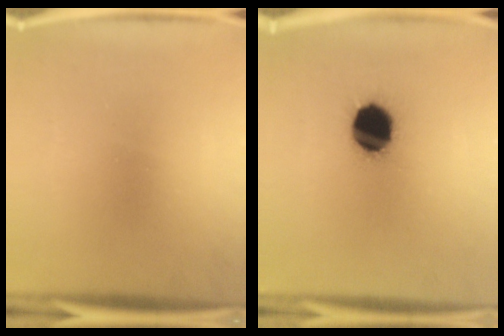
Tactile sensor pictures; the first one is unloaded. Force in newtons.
{"total": 14.7}